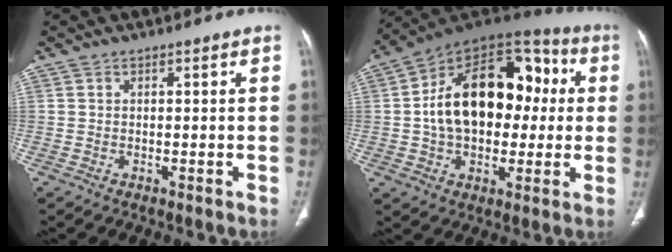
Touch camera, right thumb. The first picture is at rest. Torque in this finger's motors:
{"motor_torque": [1.57, 3.44, 1.49, -0.69, 0.48]}